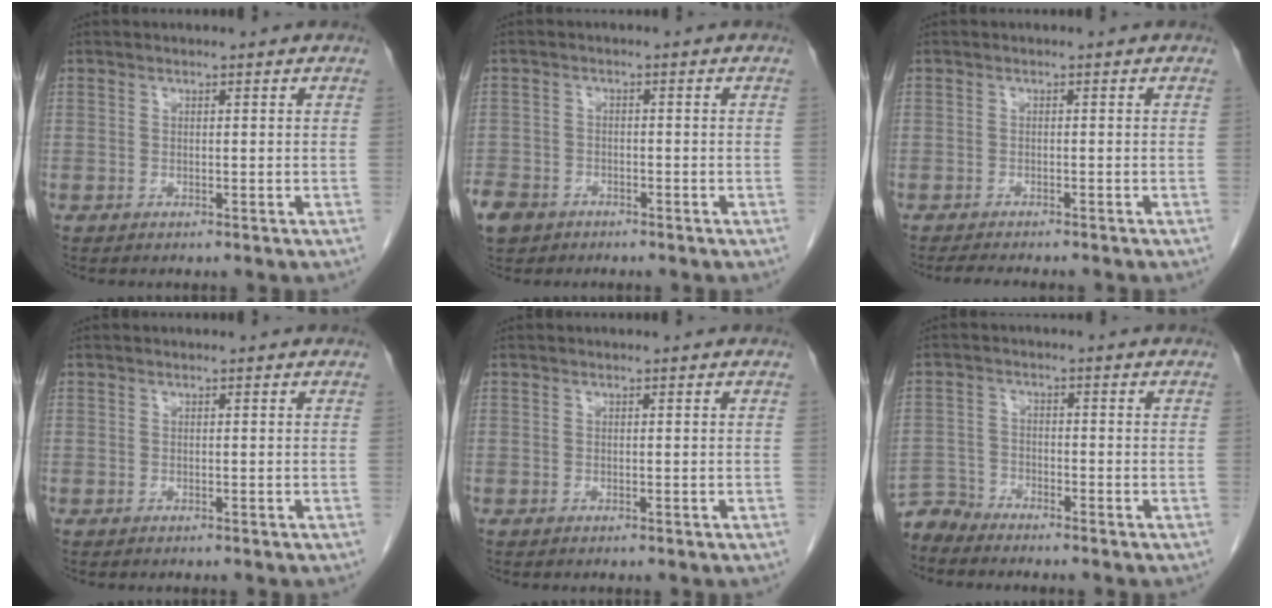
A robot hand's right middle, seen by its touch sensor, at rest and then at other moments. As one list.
[{"total": 6.1, "force": [-4.2, 4.1, 1.8], "torque": [-0.046, 0.002, -0.072]}, {"total": 5.5, "force": [-4.8, 0.8, 2.5], "torque": [-0.033, -0.009, -0.066]}, {"total": 0.0}, {"total": 0.0}, {"total": 3.3, "force": [-3.2, -0.1, -0.8], "torque": [0.024, -0.013, -0.063]}]